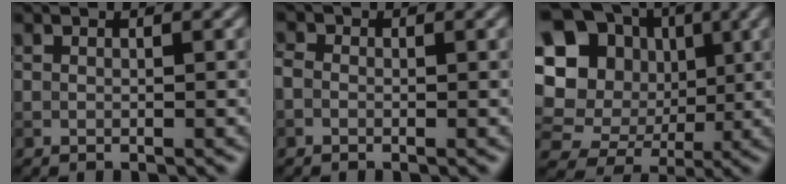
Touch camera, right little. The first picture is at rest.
{"total": 1.0, "force": [-0.4, 0.8, 0.4], "torque": [-0.008, -0.001, -0.012]}
{"total": 17.5, "force": [2.6, 15.9, 6.7], "torque": [-0.169, 0.020, 0.026]}